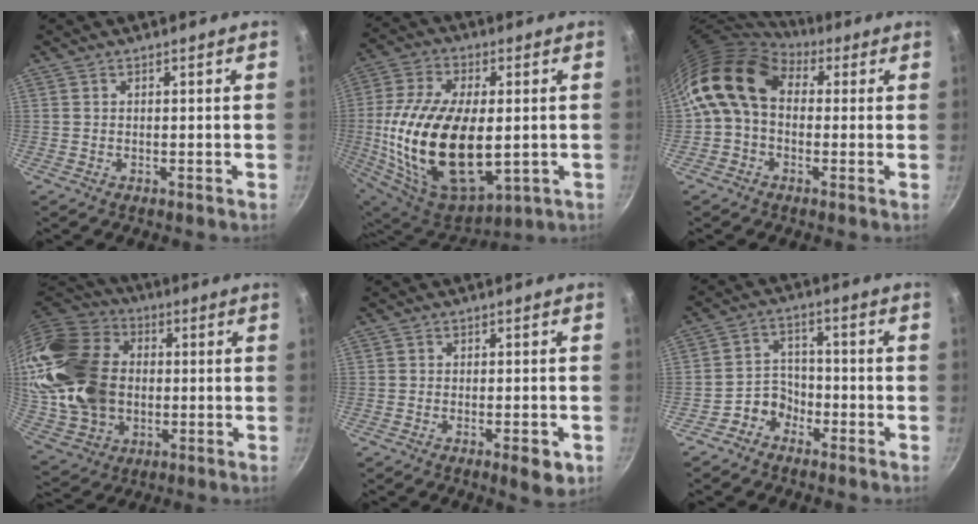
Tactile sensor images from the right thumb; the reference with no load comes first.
{"total": 26.3, "force": [-1.3, 13.9, 22.2], "torque": [-0.429, -0.001, -0.009]}
{"total": 12.6, "force": [2.4, 9.3, 8.2], "torque": [-0.132, 0.018, 0.019]}
{"total": 26.0, "force": [2.1, 19.3, 17.2], "torque": [-0.327, 0.028, 0.052]}
{"total": 5.0, "force": [-2.1, 1.7, 4.2], "torque": [-0.049, 0.010, -0.025]}
{"total": 5.2, "force": [-3.4, 3.8, 1.0], "torque": [0.013, 0.044, -0.066]}